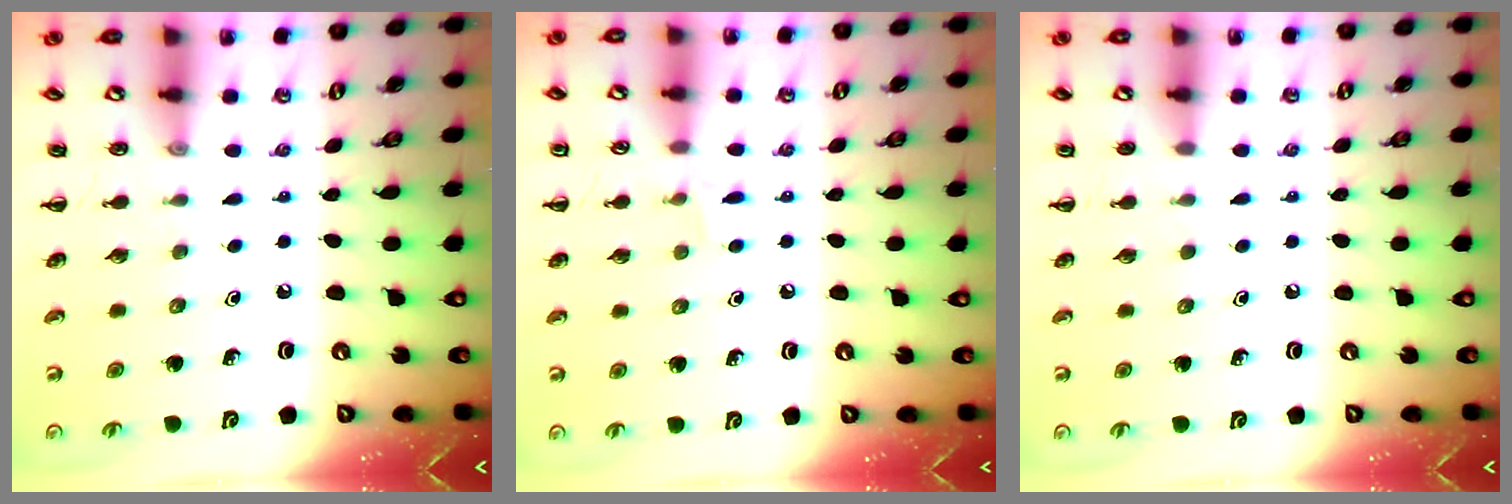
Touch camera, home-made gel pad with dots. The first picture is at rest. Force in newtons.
{"total": 3.7, "press": 3.5, "slide": 1.2}
{"total": 0.7, "press": 0.7, "slide": 0.0}